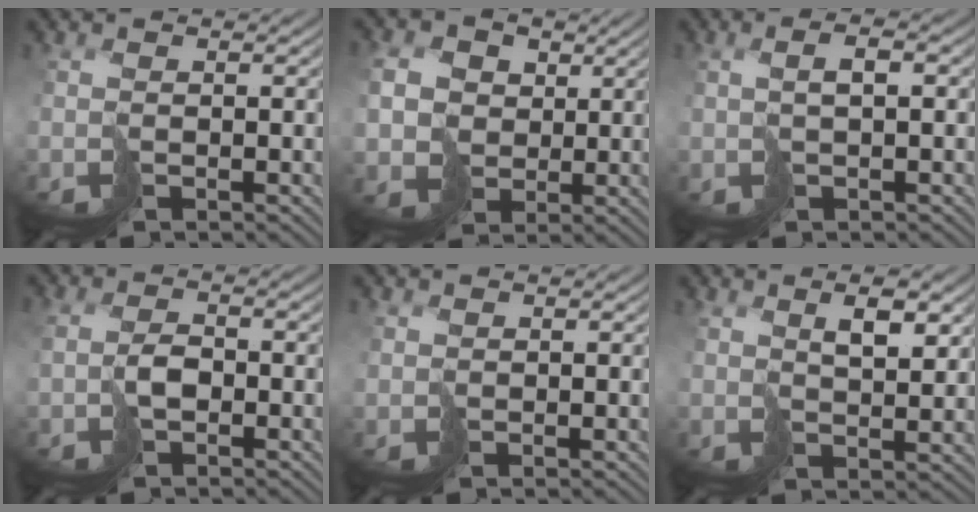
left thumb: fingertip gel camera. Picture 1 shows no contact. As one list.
[{"total": 6.8, "force": [1.6, 6.0, 2.6], "torque": [-0.100, 0.011, 0.028]}, {"total": 2.2, "force": [0.6, 0.5, 2.1], "torque": [-0.039, 0.007, 0.011]}, {"total": 2.2, "force": [-0.7, 1.5, 1.4], "torque": [-0.031, 0.004, -0.016]}, {"total": 0.9, "force": [0.4, 0.7, -0.3], "torque": [0.006, -0.004, 0.010]}, {"total": 3.9, "force": [2.7, 1.0, 2.6], "torque": [-0.043, -0.001, 0.053]}]